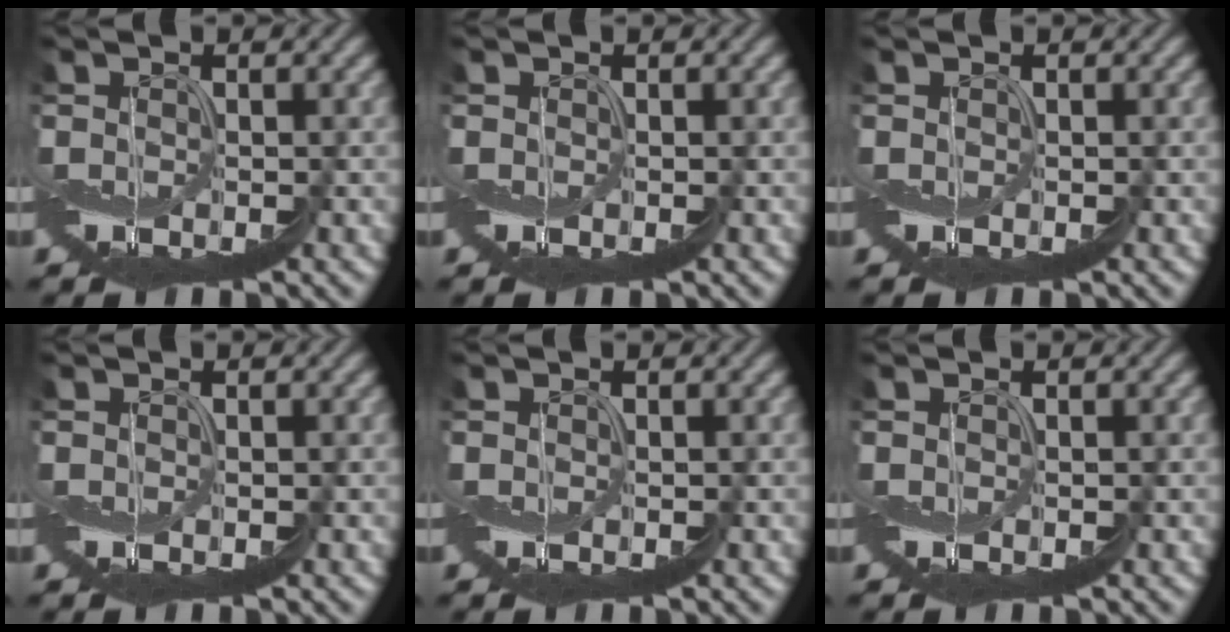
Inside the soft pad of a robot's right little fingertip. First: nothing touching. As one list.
[{"total": 0.0}, {"total": 0.0}, {"total": 0.0}, {"total": 0.0}, {"total": 0.0}]